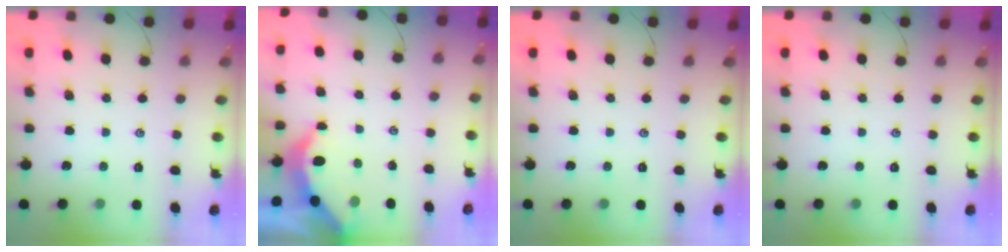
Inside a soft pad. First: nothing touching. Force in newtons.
{"total": 3.7, "press": 3.7, "slide": 0.4}
{"total": 0.0}
{"total": 0.0}